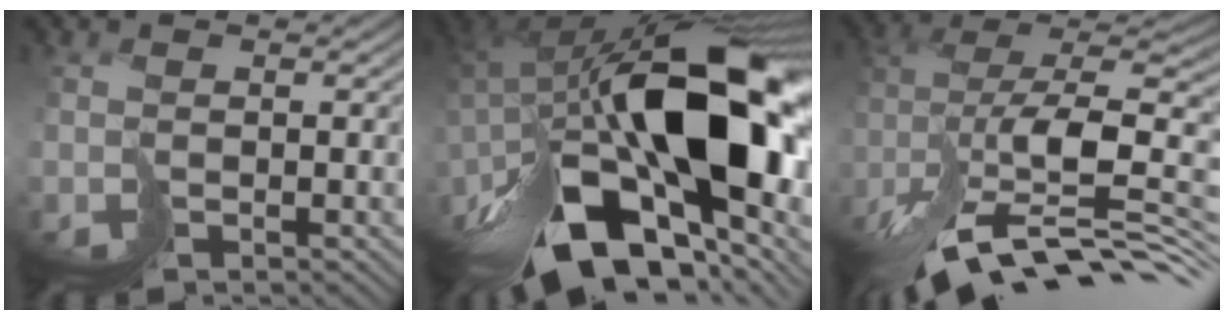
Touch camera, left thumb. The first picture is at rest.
{"total": 18.5, "force": [-3.8, 10.3, 14.8], "torque": [-0.275, -0.023, -0.044]}
{"total": 13.9, "force": [-6.4, 6.0, 10.8], "torque": [-0.217, 0.007, -0.105]}